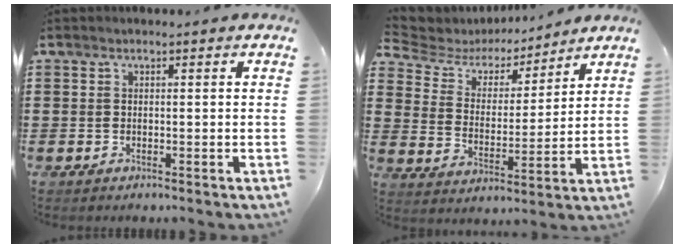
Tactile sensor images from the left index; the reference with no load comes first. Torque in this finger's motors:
{"motor_torque": [1.04, -1.09, 0.07, -0.03]}